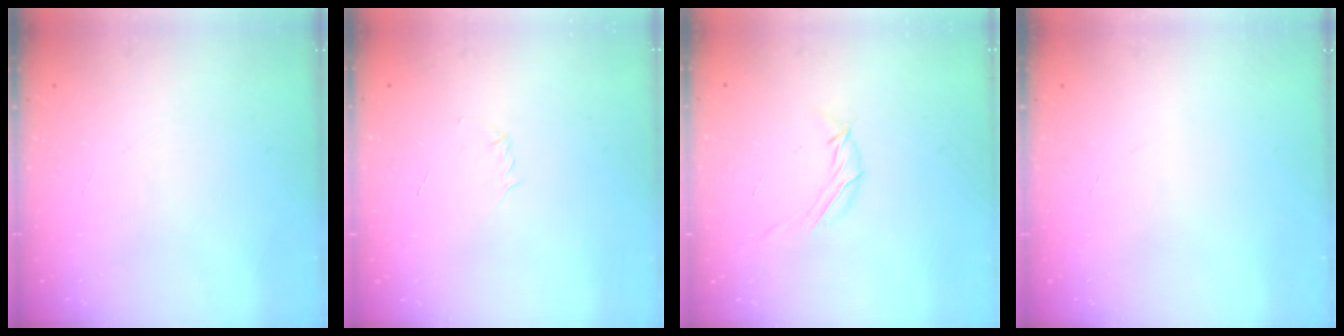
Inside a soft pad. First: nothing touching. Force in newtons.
{"total": 2.9, "press": 2.8, "slide": 0.8}
{"total": 5.5, "press": 5.4, "slide": 1.2}
{"total": 0.0}